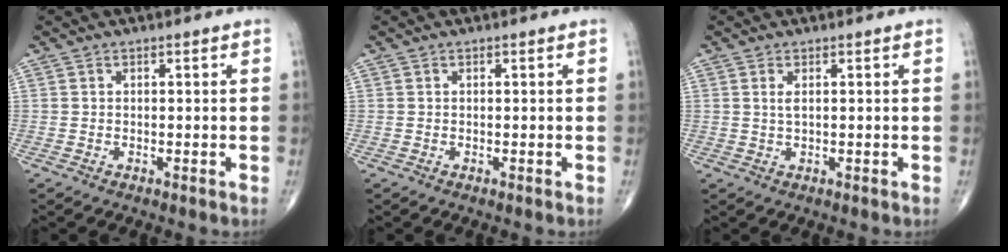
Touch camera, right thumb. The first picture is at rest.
{"total": 0.0}
{"total": 1.5, "force": [0.5, 0.4, 1.3], "torque": [-0.029, -0.001, 0.013]}